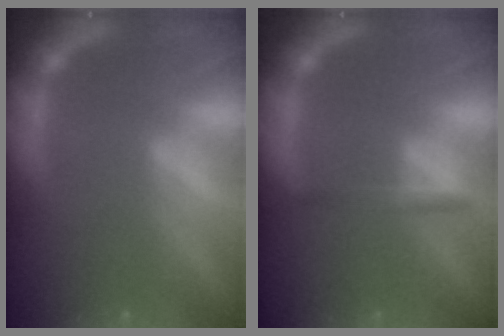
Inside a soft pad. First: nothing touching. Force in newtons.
{"total": 1.9}